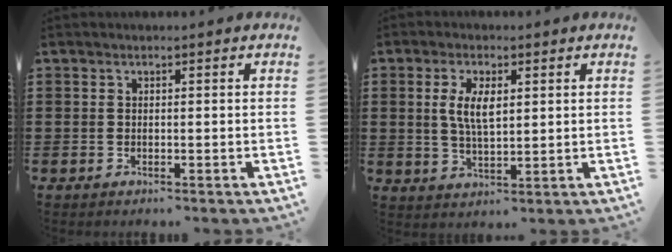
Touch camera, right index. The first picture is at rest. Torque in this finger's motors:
{"motor_torque": [0.54, 0.43, 0.50, 0.11]}